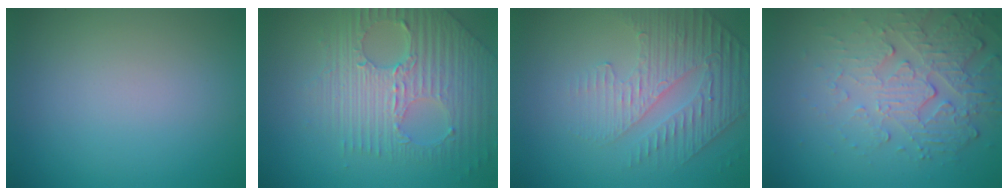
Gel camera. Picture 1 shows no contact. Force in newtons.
{"total": 8.0, "press": 5.3, "slide": 6.0}
{"total": 4.7, "press": 3.4, "slide": 3.3}
{"total": 5.3, "press": 3.7, "slide": 3.9}